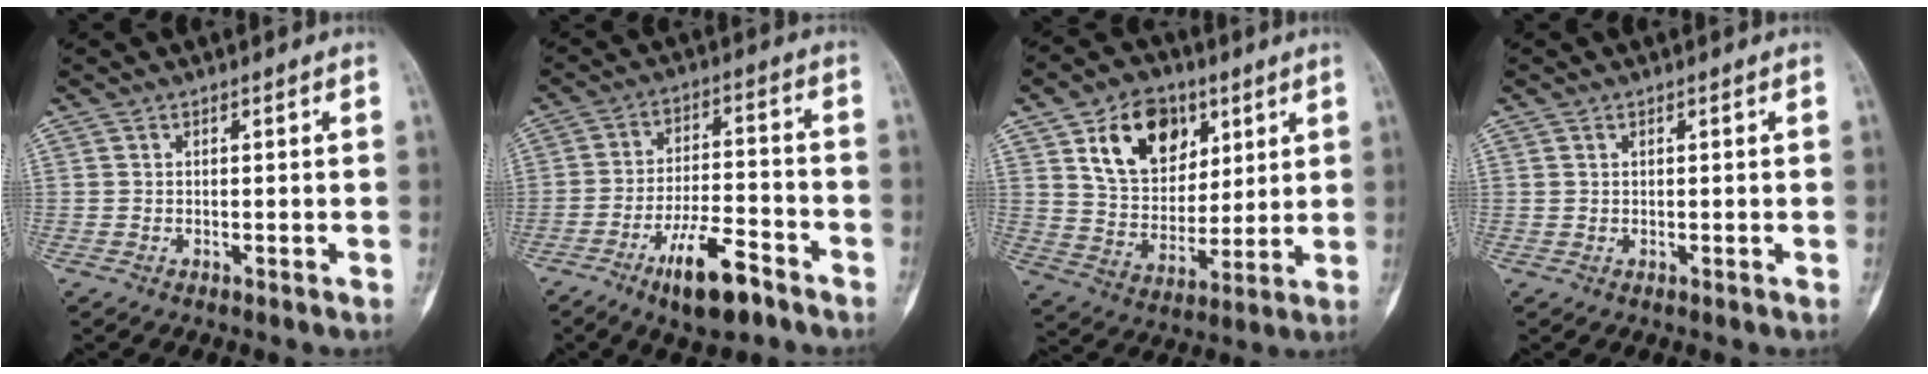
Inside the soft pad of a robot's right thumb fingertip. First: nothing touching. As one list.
[{"total": 15.4, "force": [-9.2, 4.8, 11.3], "torque": [-0.195, 0.055, -0.160]}, {"total": 16.1, "force": [7.3, 11.0, 9.3], "torque": [-0.112, -0.028, 0.135]}, {"total": 0.7, "force": [0.5, 0.4, 0.2], "torque": [0.003, -0.002, 0.008]}]